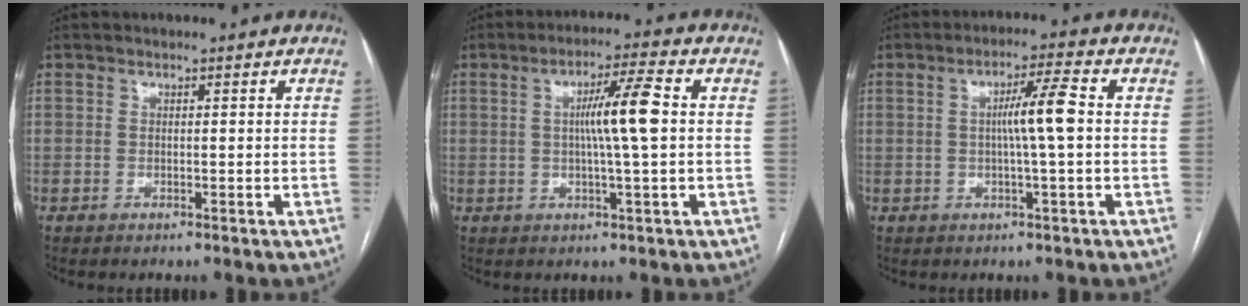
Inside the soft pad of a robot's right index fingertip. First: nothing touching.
{"total": 7.6, "force": [0.7, -0.5, 7.6], "torque": [-0.127, 0.004, 0.009]}
{"total": 6.0, "force": [0.2, -0.5, 6.0], "torque": [-0.102, 0.007, 0.005]}